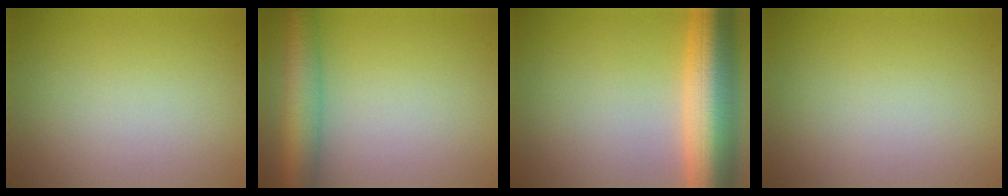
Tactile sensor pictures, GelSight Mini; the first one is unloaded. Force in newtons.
{"total": 5.4, "press": 5.4, "slide": 0.3}
{"total": 9.6, "press": 9.6, "slide": 0.4}
{"total": 0.0}